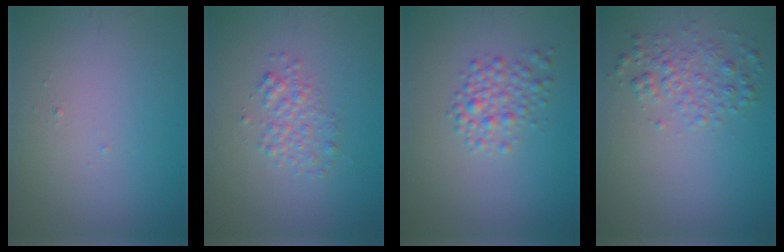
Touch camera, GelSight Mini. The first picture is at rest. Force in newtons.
{"total": 2.1, "press": 2.1, "slide": 0.1}
{"total": 2.6, "press": 2.6, "slide": 0.1}
{"total": 2.4, "press": 2.4, "slide": 0.1}